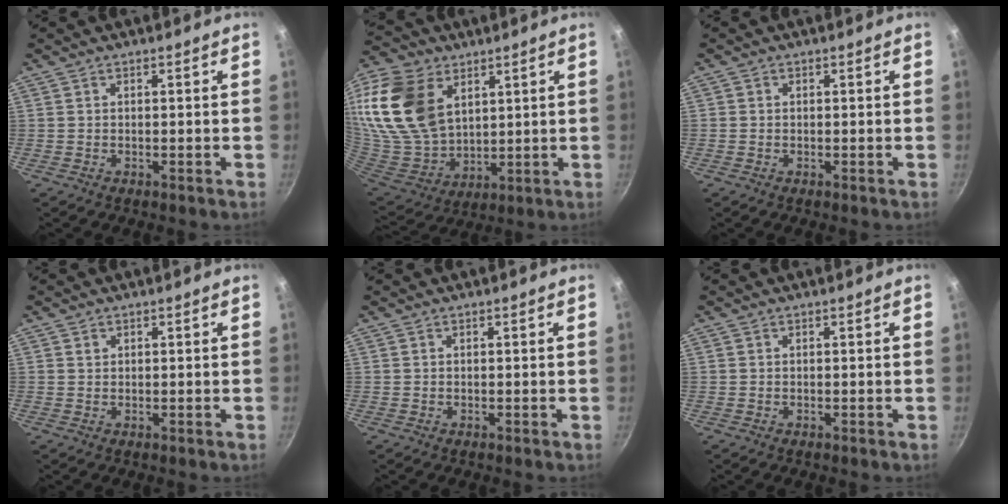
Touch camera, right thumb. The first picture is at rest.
{"total": 22.8, "force": [9.0, 15.0, 14.6], "torque": [-0.283, -0.028, 0.184]}
{"total": 0.5, "force": [-0.1, 0.5, 0.1], "torque": [0.001, 0.001, -0.005]}
{"total": 0.7, "force": [0.3, 0.6, 0.2], "torque": [-0.001, 0.001, 0.005]}
{"total": 0.0}
{"total": 0.0}